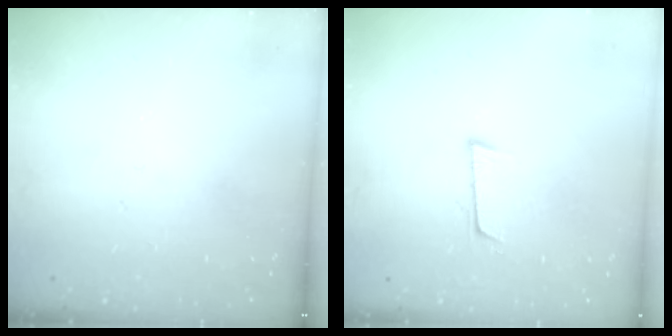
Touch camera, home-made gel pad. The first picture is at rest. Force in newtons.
{"total": 5.8, "press": 5.5, "slide": 1.9}